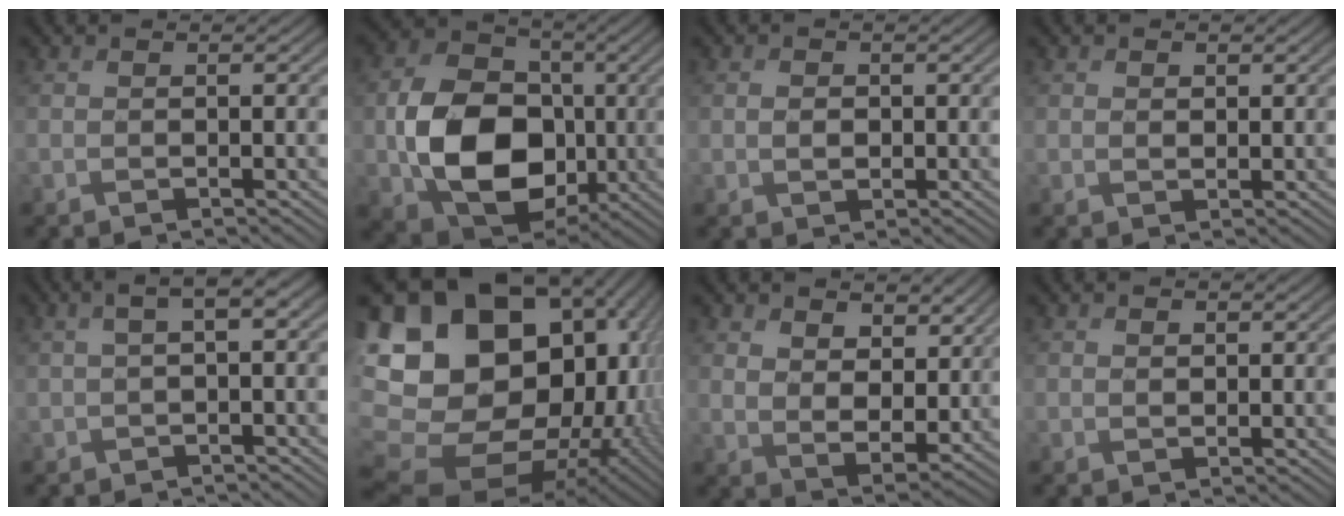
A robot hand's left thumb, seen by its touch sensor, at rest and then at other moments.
{"total": 13.3, "force": [-2.2, 10.2, 8.3], "torque": [-0.153, -0.010, -0.040]}
{"total": 1.5, "force": [-0.2, 1.3, 0.7], "torque": [-0.018, -0.004, -0.003]}
{"total": 0.9, "force": [0.5, 0.8, 0.3], "torque": [-0.007, -0.004, 0.012]}
{"total": 4.0, "force": [0.1, 1.5, 3.7], "torque": [-0.069, 0.006, 0.000]}
{"total": 24.3, "force": [2.7, 19.8, 13.9], "torque": [-0.297, -0.019, 0.049]}
{"total": 7.5, "force": [4.1, 4.7, 4.3], "torque": [-0.107, -0.016, 0.074]}
{"total": 0.7, "force": [0.2, 0.6, 0.2], "torque": [-0.005, -0.003, 0.006]}